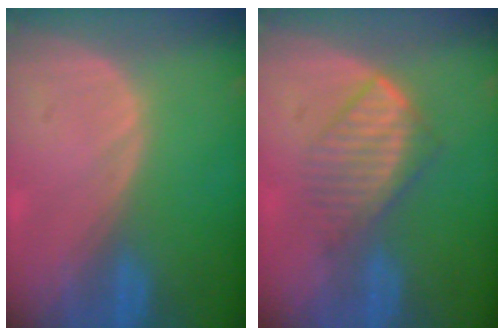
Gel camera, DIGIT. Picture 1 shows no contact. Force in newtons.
{"total": 6.0, "press": 5.7, "slide": 2.0}